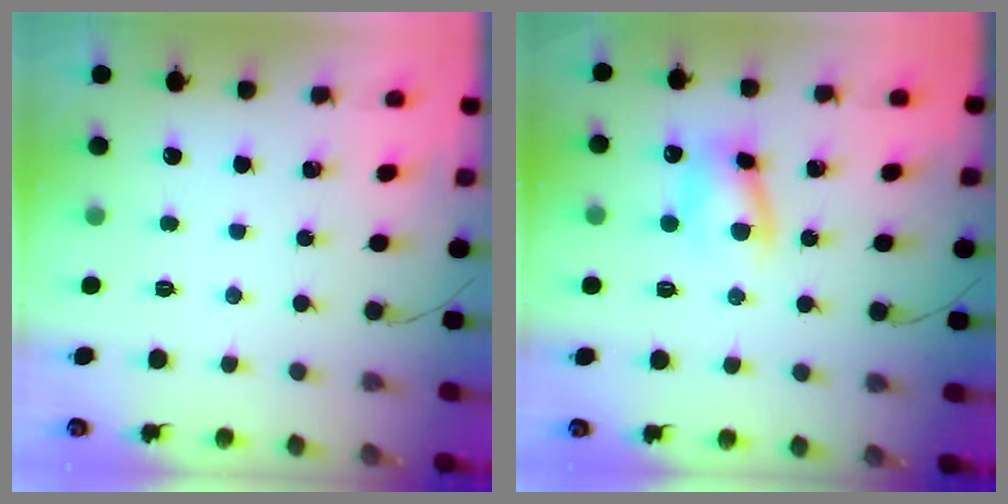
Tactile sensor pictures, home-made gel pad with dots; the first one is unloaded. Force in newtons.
{"total": 8.0, "press": 7.9, "slide": 1.1}